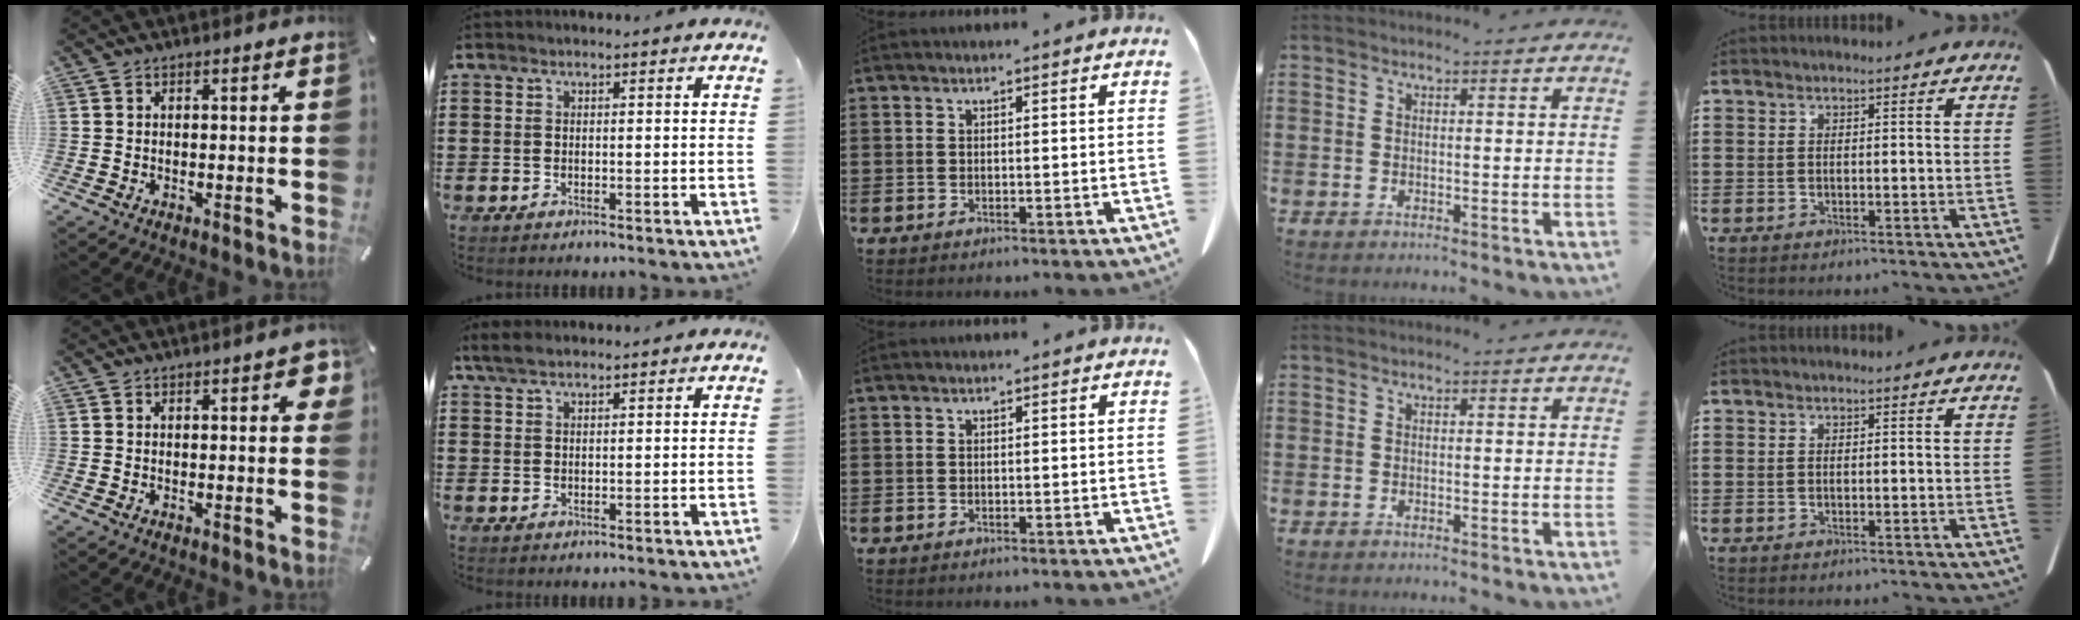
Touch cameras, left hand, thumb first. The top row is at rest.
{"thumb": {"total": 3.8, "force": [1.3, 1.6, 3.2], "torque": [-0.040, -0.001, 0.017]}, "index": {"total": 2.5, "force": [1.9, 0.7, 1.5], "torque": [-0.033, 0.003, 0.036]}}